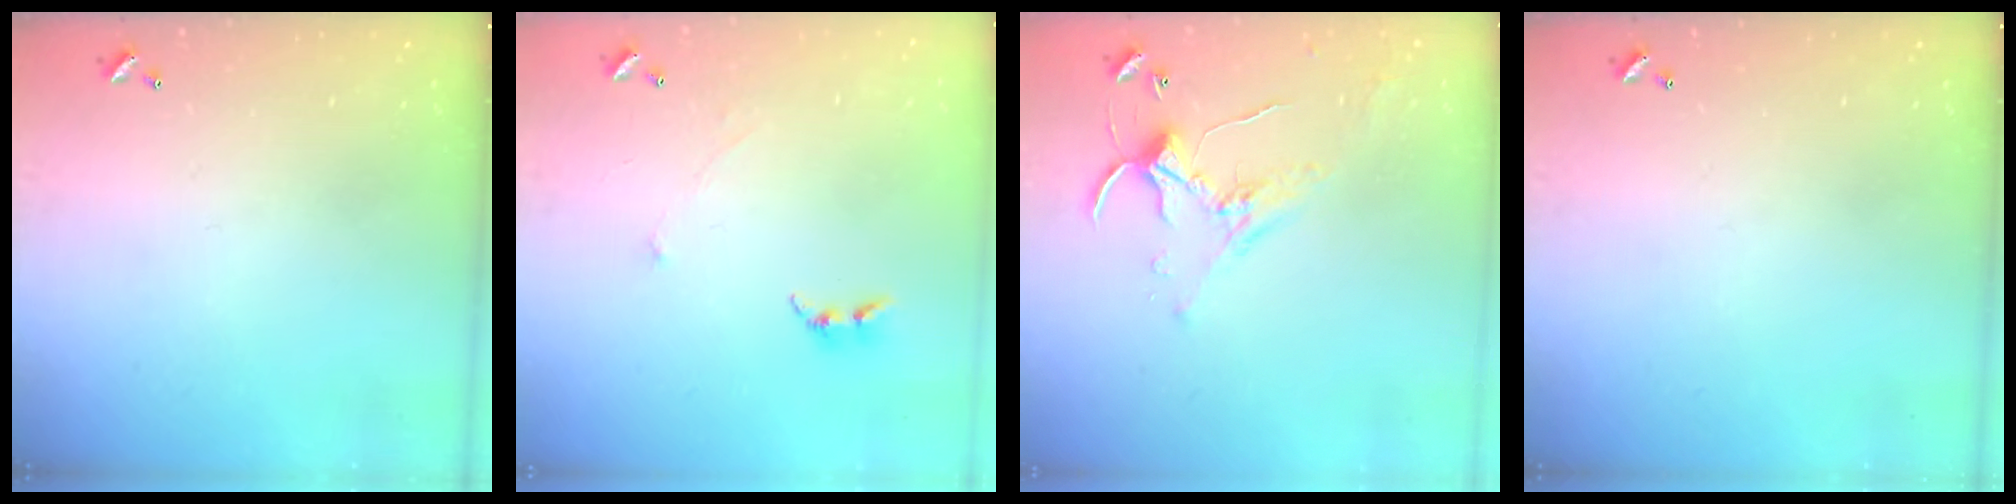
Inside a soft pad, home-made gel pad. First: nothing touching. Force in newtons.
{"total": 0.7, "press": 0.6, "slide": 0.5}
{"total": 1.5, "press": 1.5, "slide": 0.3}
{"total": 0.0}